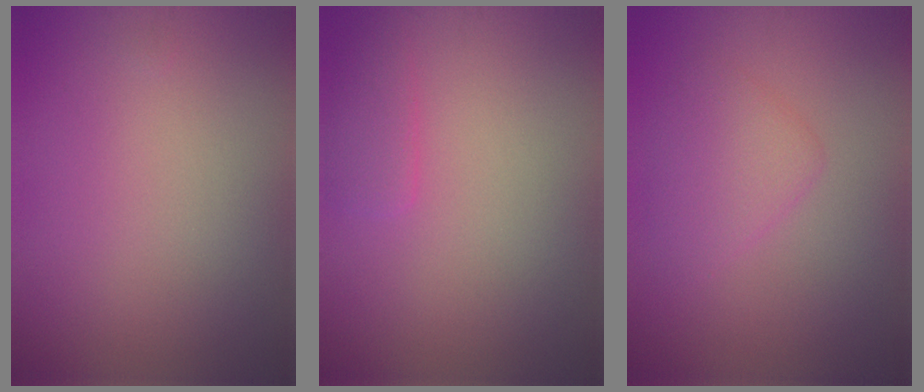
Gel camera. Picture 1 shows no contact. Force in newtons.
{"total": 1.6, "press": 1.5, "slide": 0.2}
{"total": 2.6, "press": 2.6, "slide": 0.2}